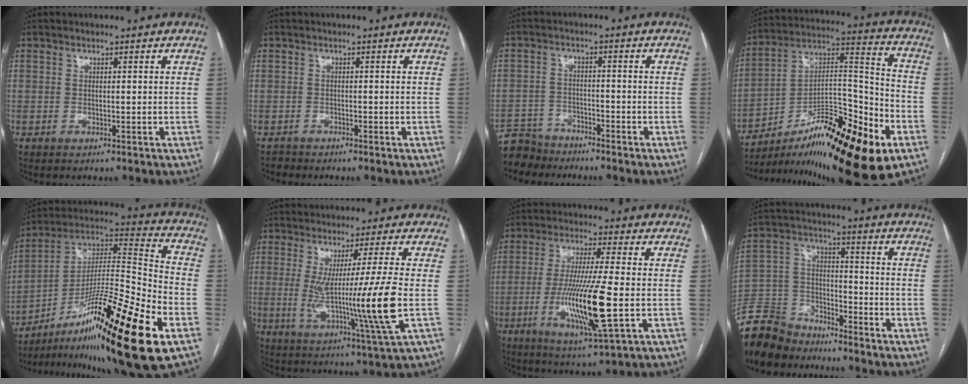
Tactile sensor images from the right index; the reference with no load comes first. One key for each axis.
{"total": 0.9, "fx": -0.8, "fy": 0.0, "fz": -0.3, "tx": 0.002, "ty": -0.006, "tz": -0.016}
{"total": 5.4, "fx": -5.1, "fy": 1.7, "fz": -0.6, "tx": 0.015, "ty": -0.004, "tz": -0.097}
{"total": 24.8, "fx": -13.6, "fy": 4.9, "fz": 20.1, "tx": -0.285, "ty": 0.014, "tz": -0.212}
{"total": 25.7, "fx": -12.7, "fy": 1.2, "fz": 22.3, "tx": -0.345, "ty": -0.012, "tz": -0.209}
{"total": 13.5, "fx": -0.6, "fy": -2.4, "fz": 13.3, "tx": -0.235, "ty": -0.035, "tz": -0.010}
{"total": 14.5, "fx": -3.3, "fy": 0.5, "fz": 14.1, "tx": -0.276, "ty": -0.024, "tz": -0.059}
{"total": 11.1, "fx": -10.2, "fy": 4.1, "fz": 1.6, "tx": -0.044, "ty": 0.013, "tz": -0.201}